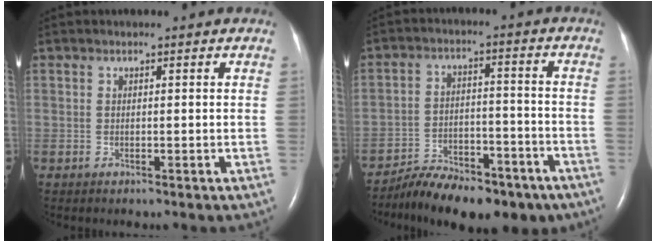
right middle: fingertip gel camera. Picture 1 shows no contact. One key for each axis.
{"total": 14.6, "fx": -11.6, "fy": 5.8, "fz": 6.8, "tx": -0.098, "ty": 0.024, "tz": -0.171}